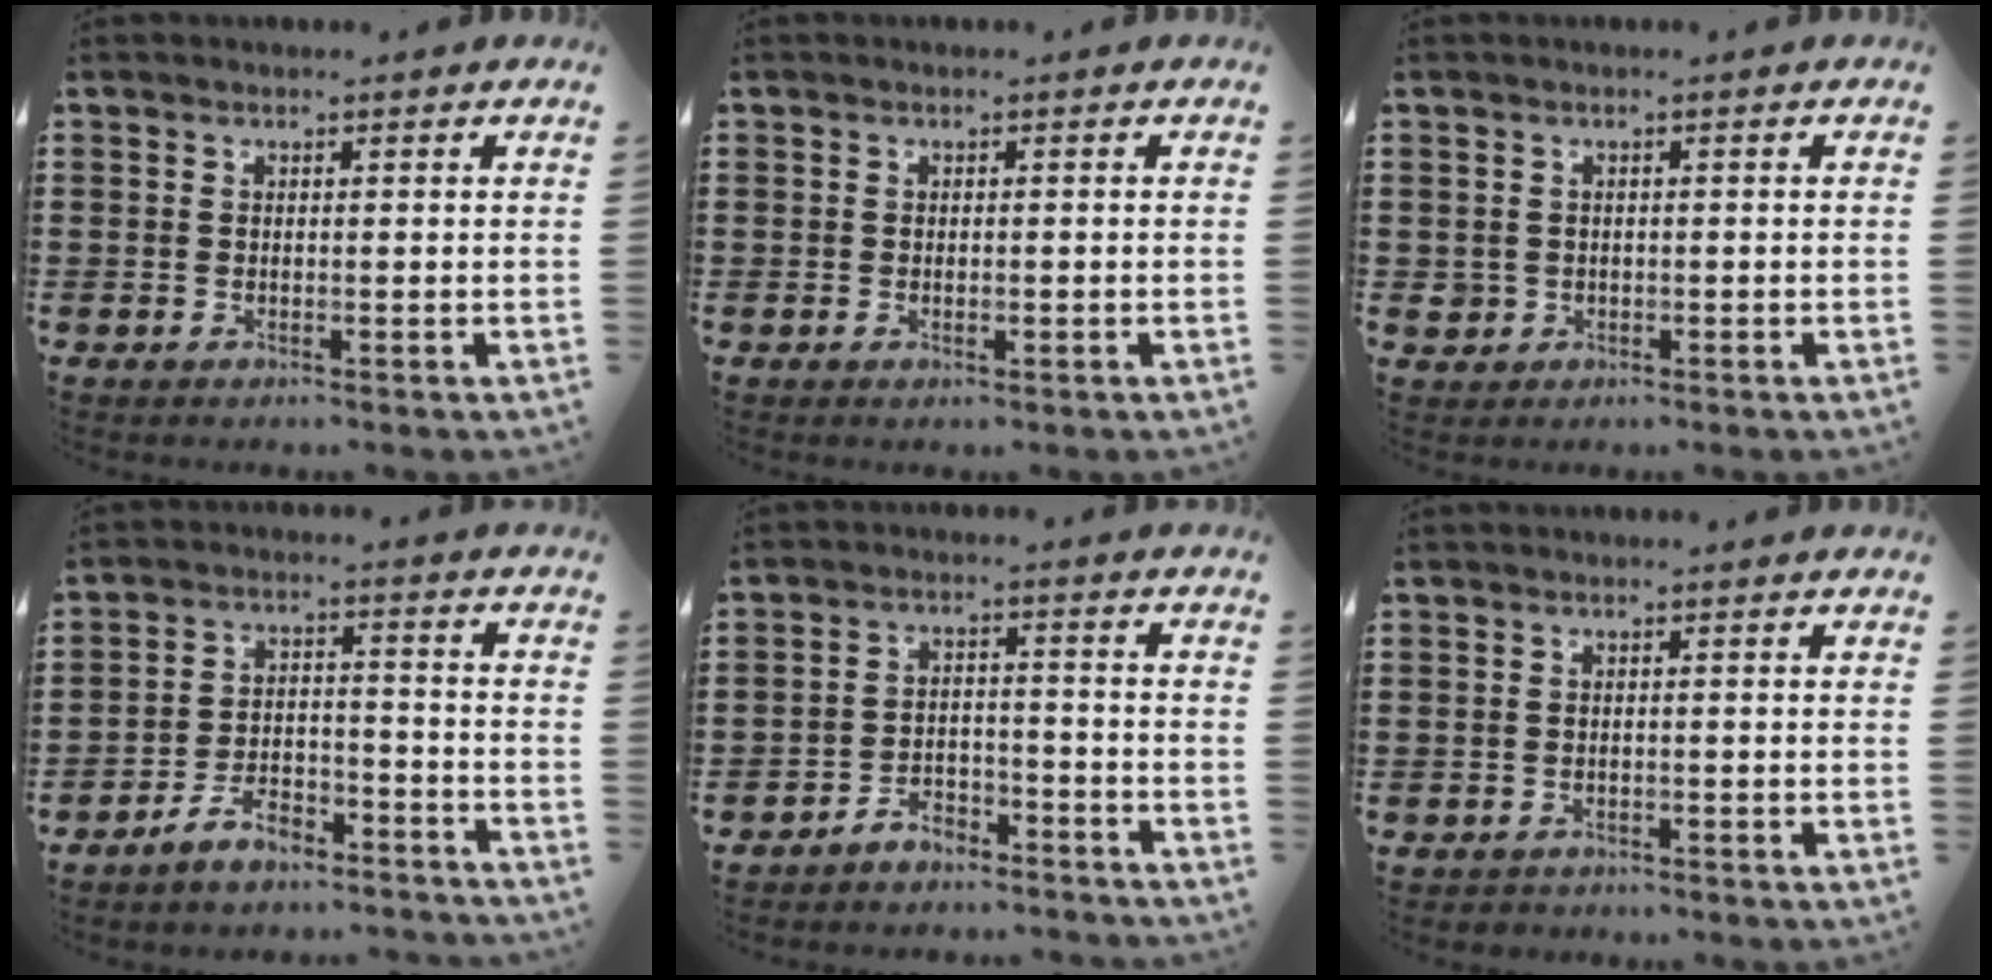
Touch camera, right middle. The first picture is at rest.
{"total": 0.6, "force": [-0.2, 0.3, 0.5], "torque": [-0.010, -0.004, -0.003]}
{"total": 1.2, "force": [-0.2, 1.2, 0.2], "torque": [-0.007, 0.005, -0.007]}
{"total": 6.0, "force": [-5.6, 1.2, 1.5], "torque": [-0.031, 0.010, -0.112]}
{"total": 4.4, "force": [-4.3, 0.7, 0.1], "torque": [-0.007, 0.007, -0.090]}
{"total": 0.8, "force": [-0.8, 0.3, -0.1], "torque": [0.000, 0.002, -0.018]}